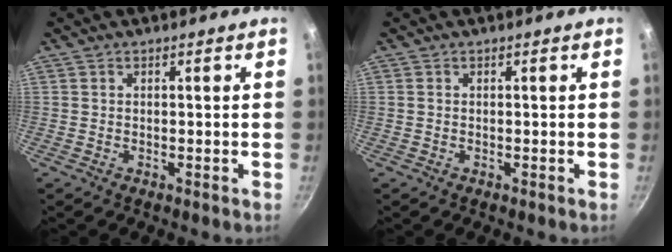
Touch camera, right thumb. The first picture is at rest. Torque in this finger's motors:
{"motor_torque": [0.52, 0.35, -0.31, -0.08, 0.04]}